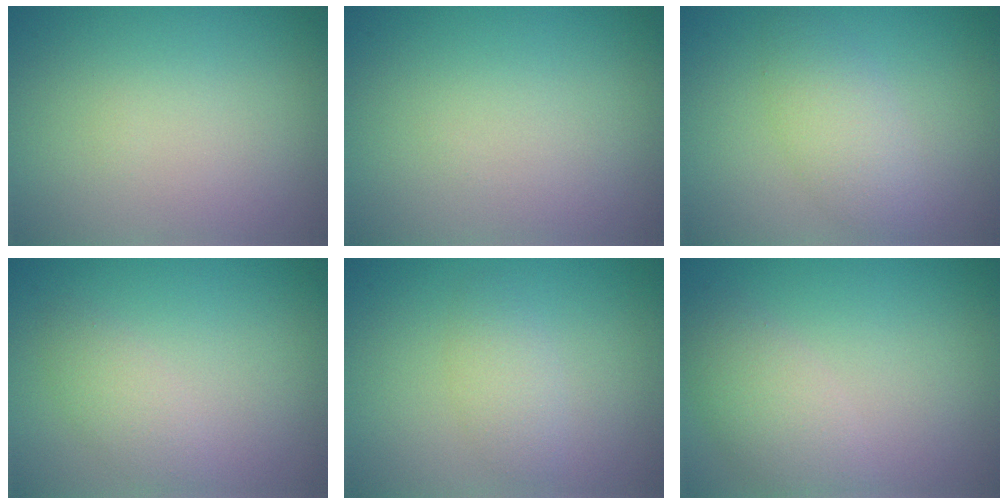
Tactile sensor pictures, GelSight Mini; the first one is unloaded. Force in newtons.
{"total": 0.0}
{"total": 2.6, "press": 2.6, "slide": 0.3}
{"total": 1.9, "press": 1.9, "slide": 0.1}
{"total": 1.9, "press": 1.9, "slide": 0.0}
{"total": 3.3, "press": 3.2, "slide": 0.2}